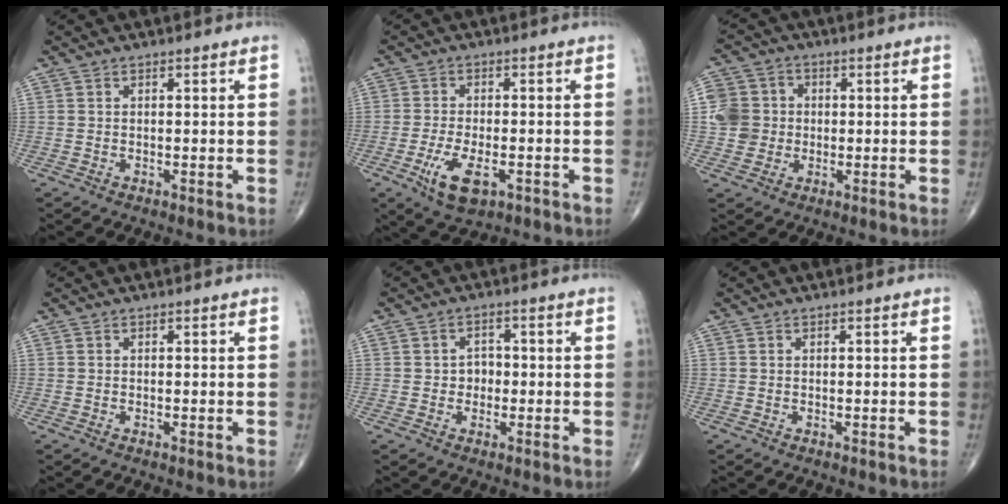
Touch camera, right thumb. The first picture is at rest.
{"total": 7.7, "force": [-3.2, 3.5, 6.1], "torque": [-0.117, 0.000, -0.048]}
{"total": 7.7, "force": [-0.1, 7.2, 2.4], "torque": [-0.026, 0.013, -0.006]}
{"total": 0.0}
{"total": 3.2, "force": [-0.3, 2.7, 1.6], "torque": [-0.002, 0.008, -0.010]}
{"total": 0.0}